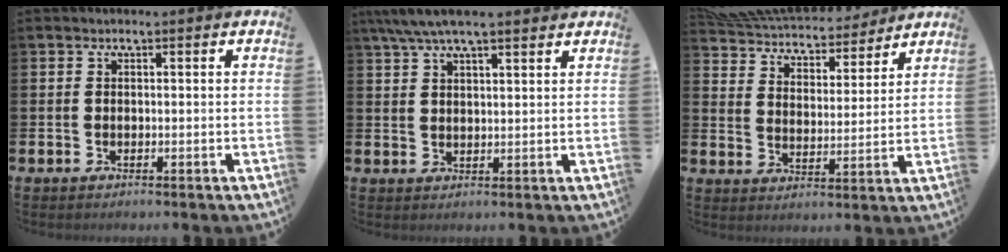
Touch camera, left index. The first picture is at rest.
{"total": 5.7, "force": [4.8, 1.2, 2.9], "torque": [-0.064, -0.006, 0.087]}
{"total": 6.3, "force": [6.1, 1.4, 0.4], "torque": [-0.043, -0.048, 0.108]}